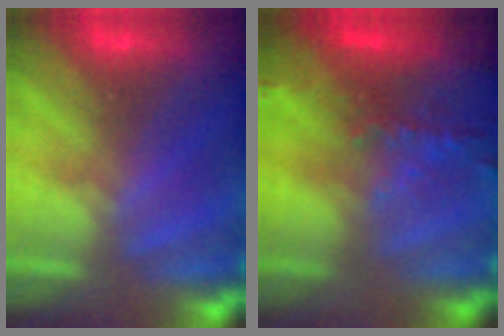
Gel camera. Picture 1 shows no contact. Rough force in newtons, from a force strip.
{"total": 6.4}